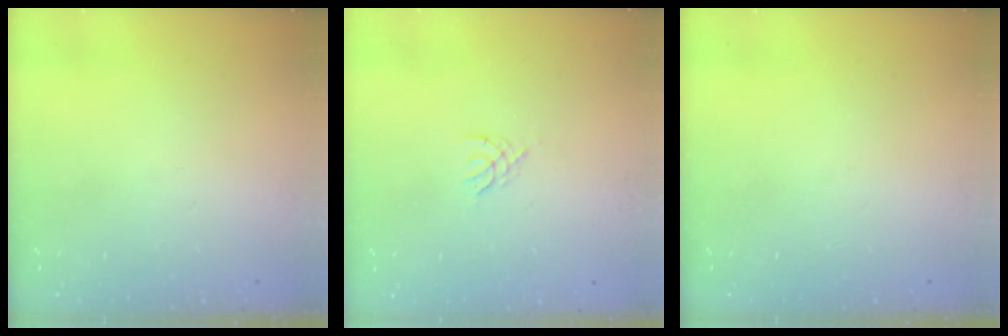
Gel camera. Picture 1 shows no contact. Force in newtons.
{"total": 2.1, "press": 2.0, "slide": 0.5}
{"total": 0.0}